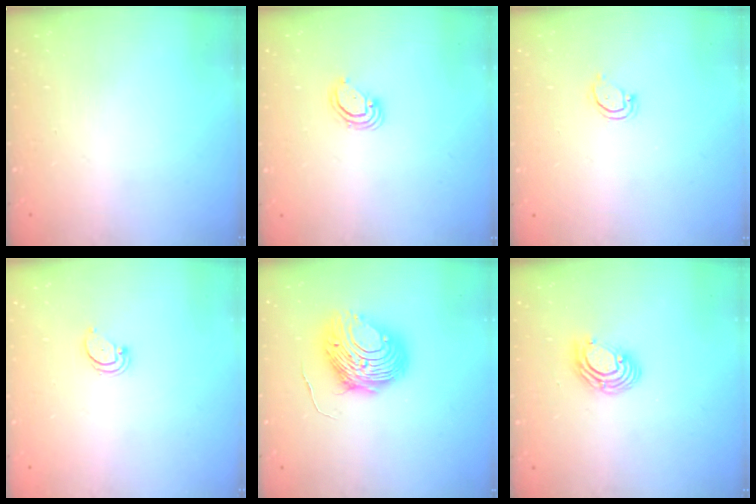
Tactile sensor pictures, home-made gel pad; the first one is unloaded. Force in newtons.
{"total": 3.0, "press": 3.0, "slide": 0.2}
{"total": 2.5, "press": 2.5, "slide": 0.1}
{"total": 1.8, "press": 1.8, "slide": 0.2}
{"total": 10.6, "press": 10.6, "slide": 0.9}
{"total": 7.0, "press": 6.9, "slide": 0.8}